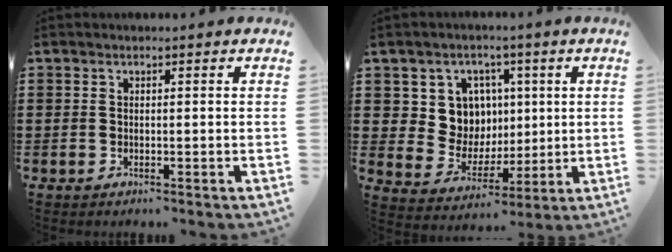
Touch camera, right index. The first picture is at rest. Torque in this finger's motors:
{"motor_torque": [0.57, 0.35, 0.35, 0.08]}